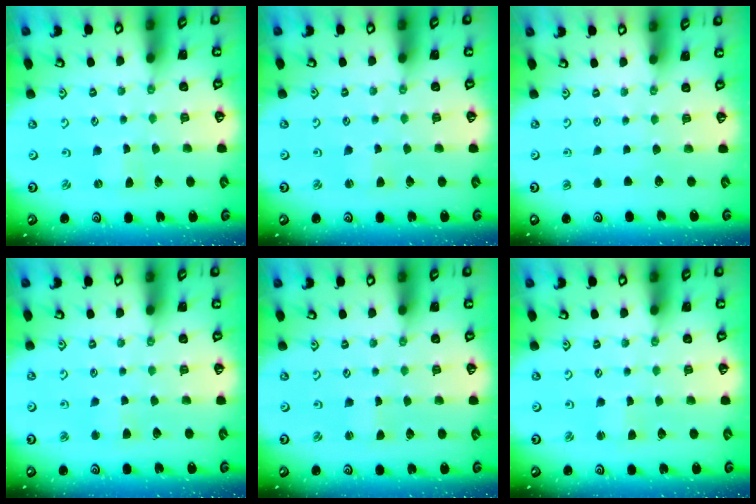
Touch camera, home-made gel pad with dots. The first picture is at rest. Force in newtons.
{"total": 0.9, "press": 0.8, "slide": 0.1}
{"total": 0.0}
{"total": 2.4, "press": 2.4, "slide": 0.5}
{"total": 0.6, "press": 0.6, "slide": 0.0}
{"total": 1.9, "press": 1.8, "slide": 0.3}